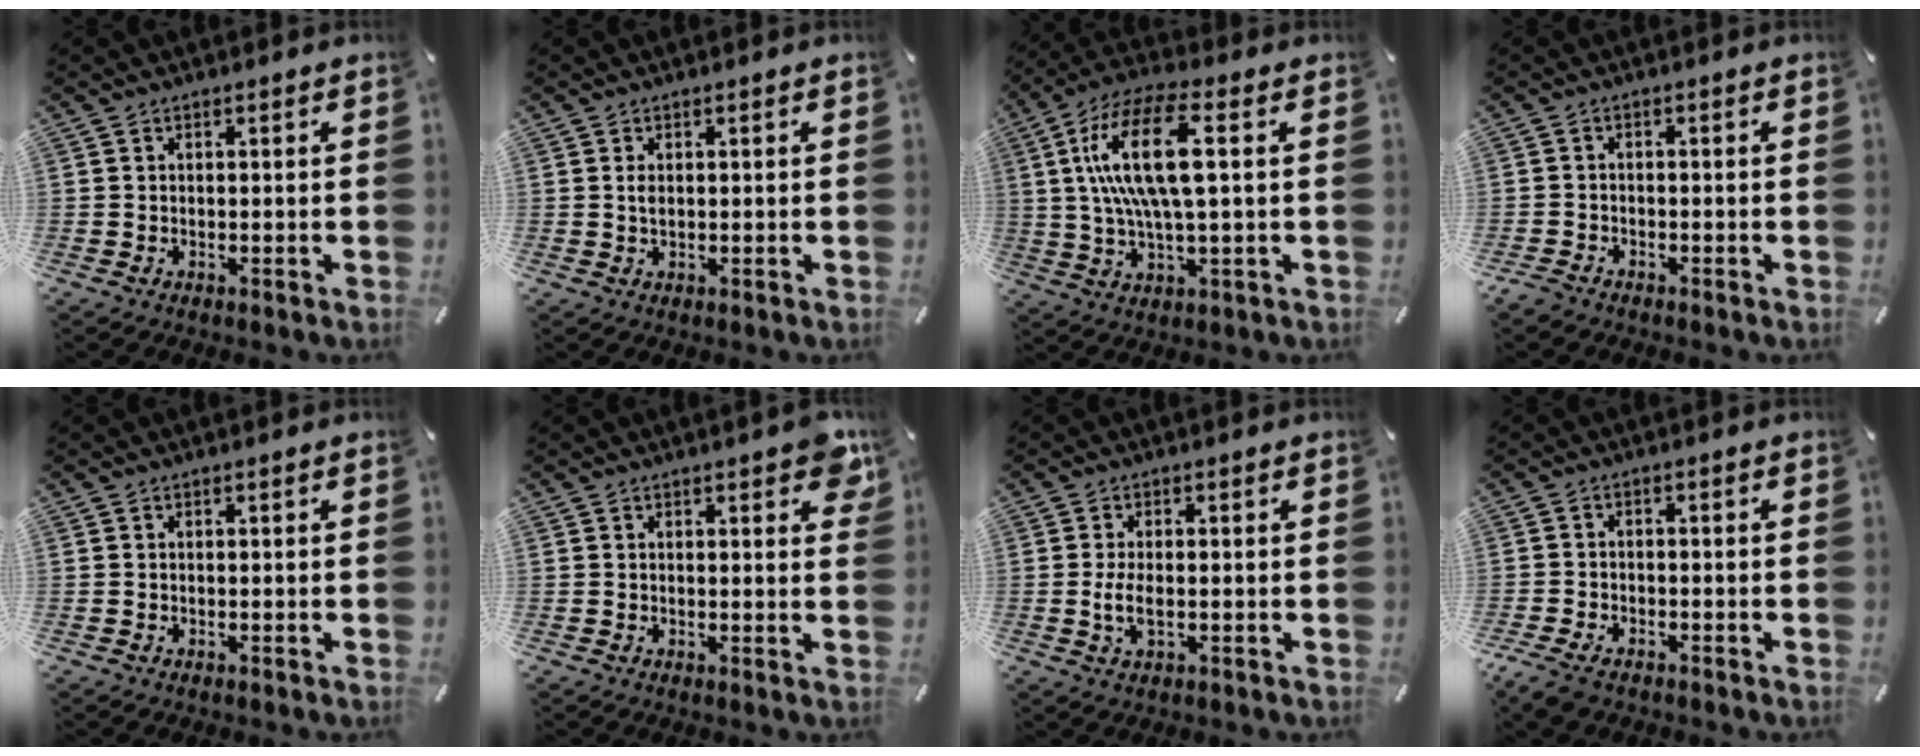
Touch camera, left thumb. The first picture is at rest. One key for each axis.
{"total": 1.3, "fx": 0.3, "fy": 0.7, "fz": 1.1, "tx": -0.023, "ty": 0.003, "tz": 0.003}
{"total": 16.5, "fx": 3.0, "fy": 5.5, "fz": 15.3, "tx": -0.320, "ty": -0.003, "tz": 0.043}
{"total": 2.3, "fx": -1.9, "fy": 1.0, "fz": 0.7, "tx": -0.025, "ty": 0.004, "tz": -0.042}
{"total": 0.0}
{"total": 4.9, "fx": 2.8, "fy": 2.0, "fz": 3.5, "tx": -0.036, "ty": -0.013, "tz": 0.043}
{"total": 4.3, "fx": -0.5, "fy": 1.8, "fz": 3.9, "tx": -0.087, "ty": -0.007, "tz": -0.013}
{"total": 3.9, "fx": -2.8, "fy": 2.0, "fz": 1.8, "tx": -0.057, "ty": 0.007, "tz": -0.059}